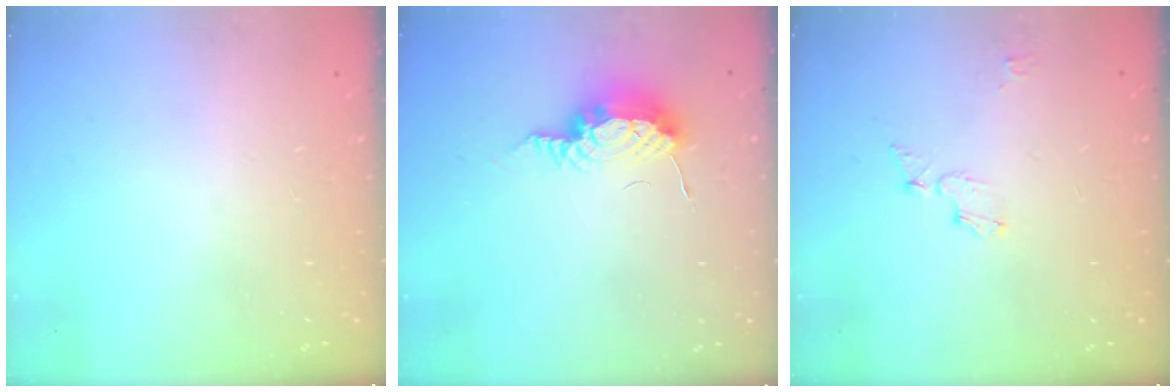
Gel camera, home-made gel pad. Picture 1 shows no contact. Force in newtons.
{"total": 10.3, "press": 9.3, "slide": 4.4}
{"total": 5.1, "press": 5.1, "slide": 0.2}